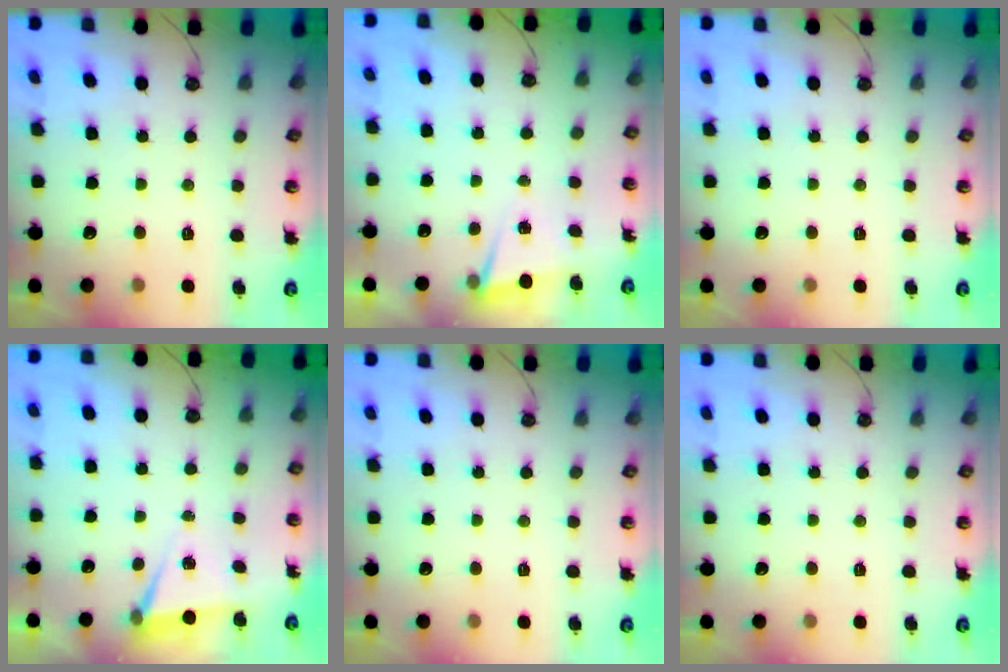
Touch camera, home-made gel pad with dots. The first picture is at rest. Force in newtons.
{"total": 2.3, "press": 2.0, "slide": 1.1}
{"total": 0.0}
{"total": 4.8, "press": 1.8, "slide": 4.5}
{"total": 0.0}
{"total": 0.0}